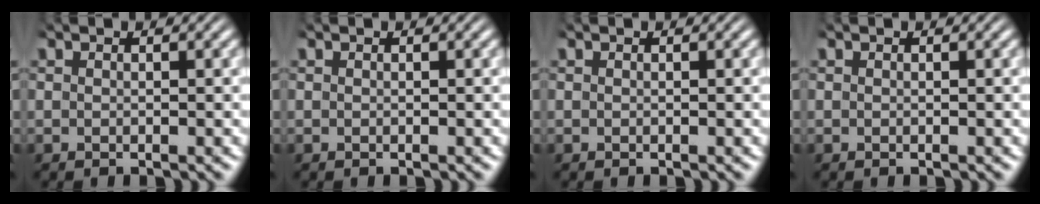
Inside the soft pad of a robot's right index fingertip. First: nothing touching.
{"total": 0.0}
{"total": 0.0}
{"total": 0.0}